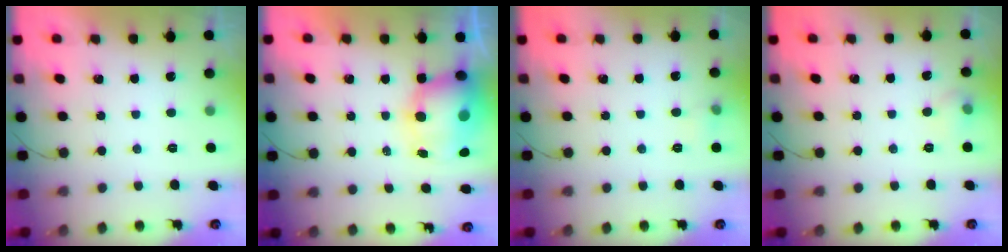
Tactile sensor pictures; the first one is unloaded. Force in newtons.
{"total": 11.3, "press": 10.9, "slide": 2.9}
{"total": 3.5, "press": 3.3, "slide": 1.1}
{"total": 8.6, "press": 5.1, "slide": 7.0}